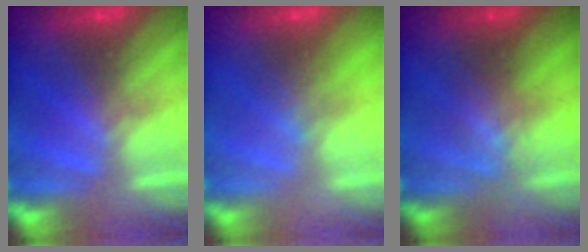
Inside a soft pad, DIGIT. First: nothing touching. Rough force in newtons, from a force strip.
{"total": 5.0}
{"total": 2.7}